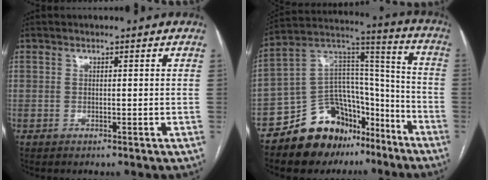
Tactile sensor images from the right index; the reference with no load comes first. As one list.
[{"total": 18.2, "force": [-13.4, 10.1, 7.0], "torque": [-0.095, 0.086, -0.219]}]